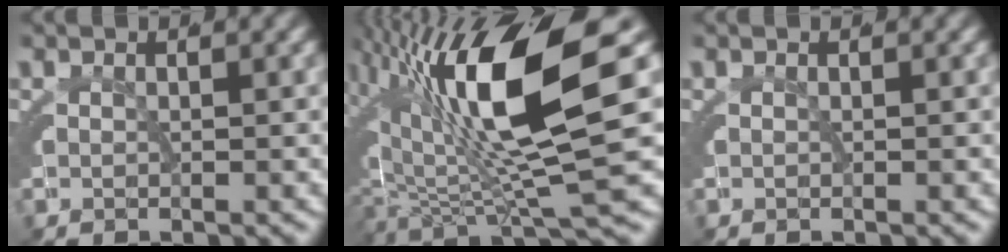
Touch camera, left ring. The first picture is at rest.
{"total": 15.7, "force": [2.3, 5.4, 14.5], "torque": [-0.241, 0.013, 0.047]}
{"total": 0.0}